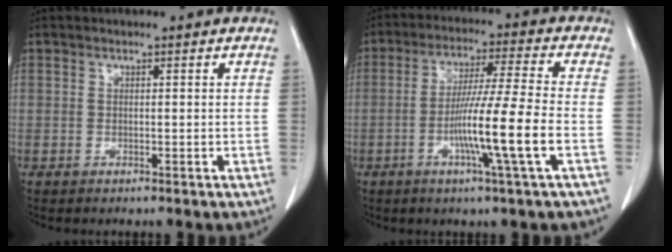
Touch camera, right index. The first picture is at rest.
{"total": 11.3, "force": [-3.5, -1.7, 10.7], "torque": [-0.195, -0.012, -0.067]}